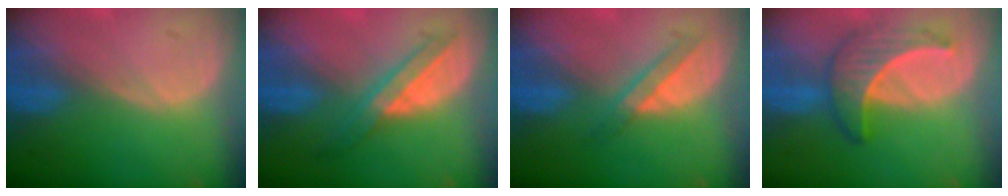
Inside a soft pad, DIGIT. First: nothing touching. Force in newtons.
{"total": 6.1, "press": 5.6, "slide": 2.5}
{"total": 3.6, "press": 3.4, "slide": 1.1}
{"total": 6.8, "press": 6.2, "slide": 2.9}